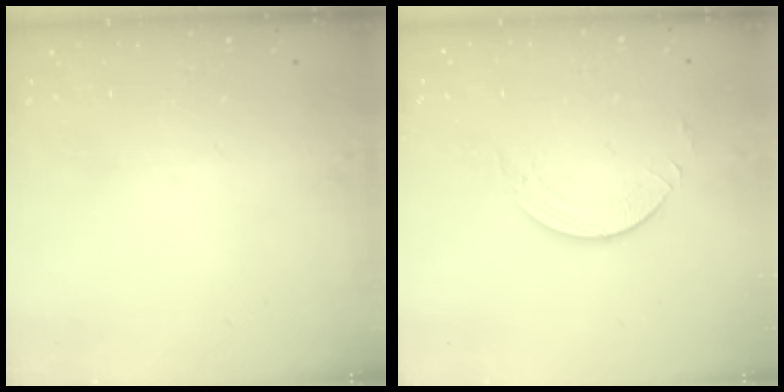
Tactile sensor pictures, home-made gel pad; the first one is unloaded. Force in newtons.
{"total": 2.7, "press": 2.7, "slide": 0.2}